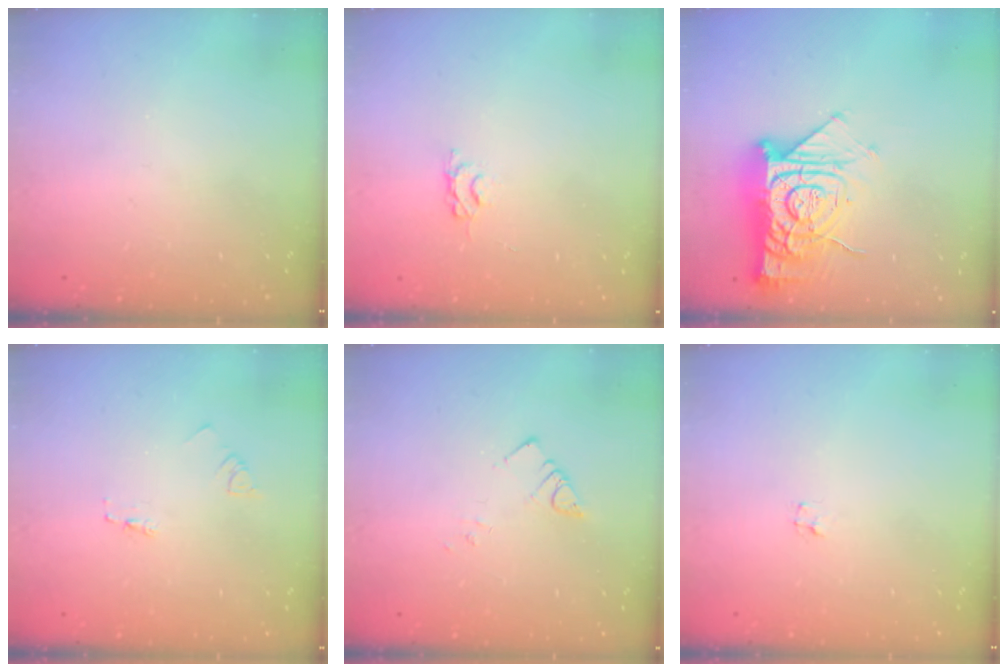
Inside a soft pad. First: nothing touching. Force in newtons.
{"total": 3.1, "press": 3.0, "slide": 0.5}
{"total": 15.5, "press": 15.5, "slide": 1.4}
{"total": 1.8, "press": 1.8, "slide": 0.2}
{"total": 2.5, "press": 2.5, "slide": 0.3}
{"total": 1.2, "press": 1.2, "slide": 0.1}